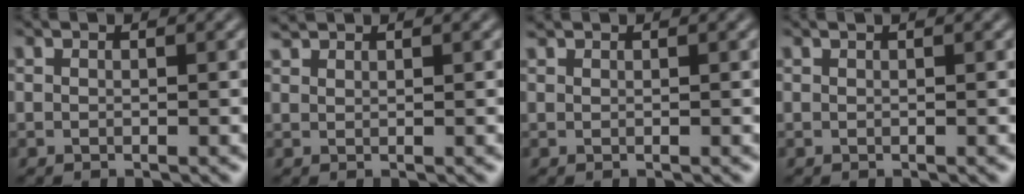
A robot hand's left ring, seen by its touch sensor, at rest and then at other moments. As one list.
[{"total": 1.5, "force": [1.4, 0.3, 0.4], "torque": [-0.009, 0.011, 0.021]}, {"total": 0.8, "force": [0.7, 0.2, 0.3], "torque": [-0.002, 0.006, 0.005]}, {"total": 0.8, "force": [0.5, 0.3, 0.5], "torque": [0.004, 0.007, -0.009]}]